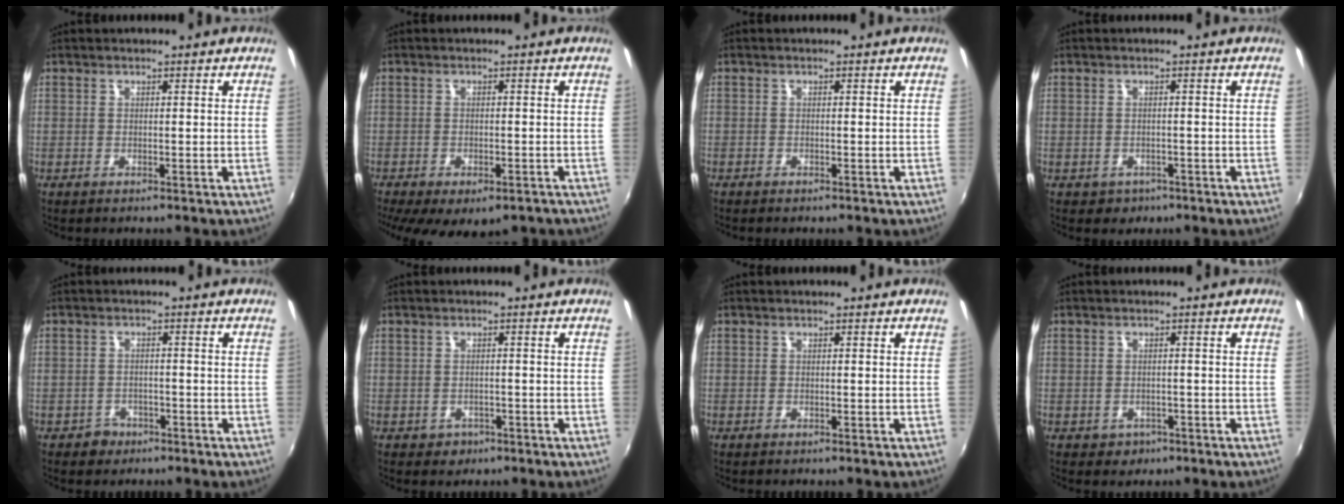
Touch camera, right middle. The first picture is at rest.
{"total": 11.3, "force": [-7.6, 5.0, 6.8], "torque": [-0.143, -0.043, -0.104]}
{"total": 1.0, "force": [-0.9, 0.2, 0.4], "torque": [-0.009, -0.001, -0.015]}
{"total": 2.8, "force": [-1.3, 2.4, 0.7], "torque": [-0.020, -0.004, -0.014]}
{"total": 3.3, "force": [-2.1, 2.5, 0.3], "torque": [-0.016, 0.004, -0.031]}
{"total": 2.7, "force": [-1.2, 2.3, 0.7], "torque": [-0.018, -0.002, -0.014]}
{"total": 0.0}
{"total": 2.8, "force": [-1.2, 2.4, 0.8], "torque": [-0.020, -0.002, -0.014]}